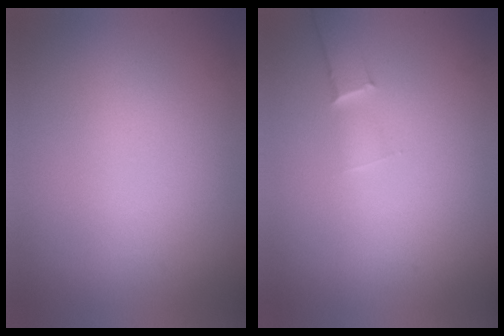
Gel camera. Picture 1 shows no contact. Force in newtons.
{"total": 1.1}